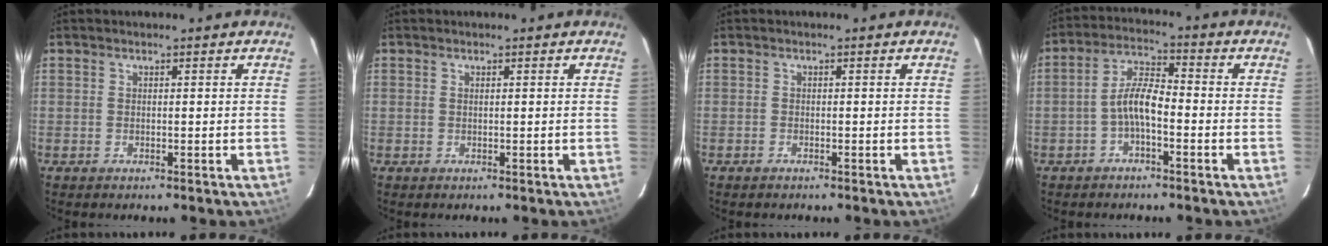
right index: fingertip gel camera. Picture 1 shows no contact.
{"total": 0.0}
{"total": 0.7, "force": [-0.6, 0.3, 0.1], "torque": [-0.004, 0.002, -0.011]}
{"total": 5.7, "force": [-2.3, 1.8, 4.9], "torque": [-0.103, 0.018, -0.045]}